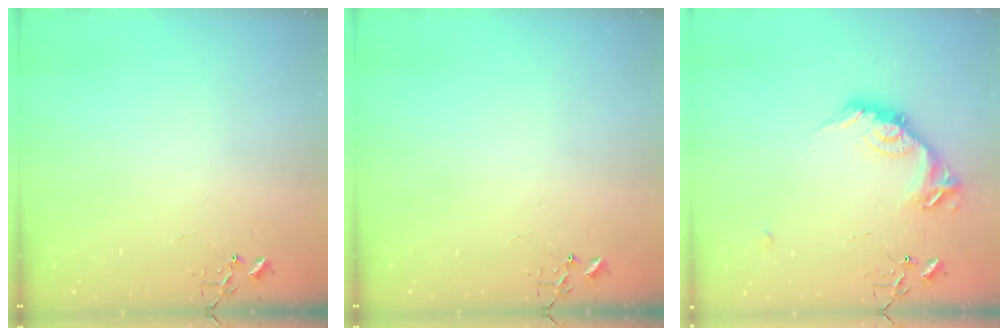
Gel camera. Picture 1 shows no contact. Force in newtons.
{"total": 0.0}
{"total": 16.3, "press": 16.3, "slide": 0.9}